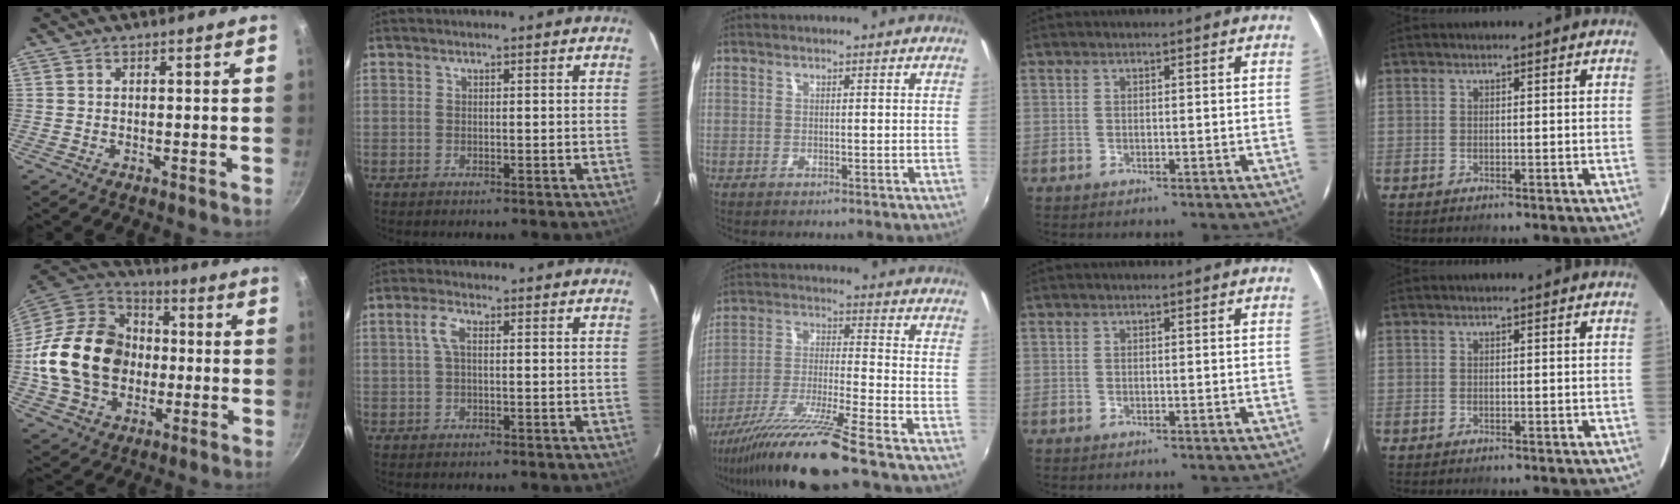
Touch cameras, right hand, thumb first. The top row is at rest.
{"thumb": {"total": 22.2, "force": [-1.8, 17.8, 13.2], "torque": [-0.214, 0.041, -0.027]}, "index": {"total": 3.0, "force": [0.5, 1.1, 2.8], "torque": [-0.060, 0.009, 0.009]}, "middle": {"total": 13.7, "force": [-10.8, -1.8, 8.2], "torque": [-0.162, -0.023, -0.195]}}